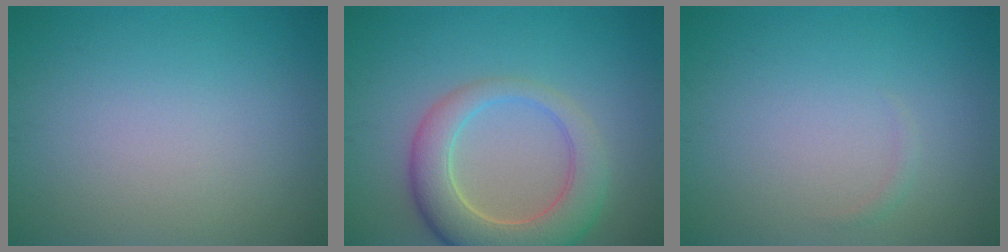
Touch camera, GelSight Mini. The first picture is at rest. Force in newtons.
{"total": 6.6, "press": 6.5, "slide": 0.8}
{"total": 0.5, "press": 0.5, "slide": 0.0}